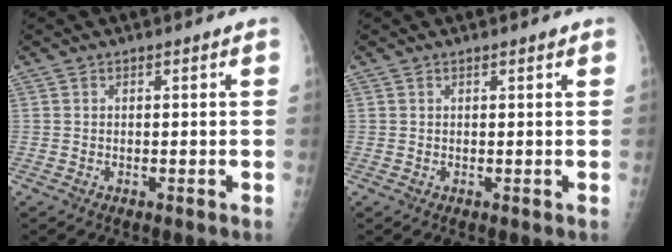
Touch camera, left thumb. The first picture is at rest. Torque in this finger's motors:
{"motor_torque": [0.07, -0.06, 0.07, 0.03, 0.00]}